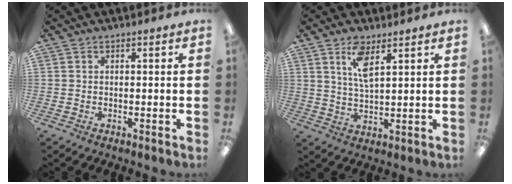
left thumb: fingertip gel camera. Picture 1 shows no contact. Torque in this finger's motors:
{"motor_torque": [-0.08, 0.08, 0.11, 0.02, 0.01]}